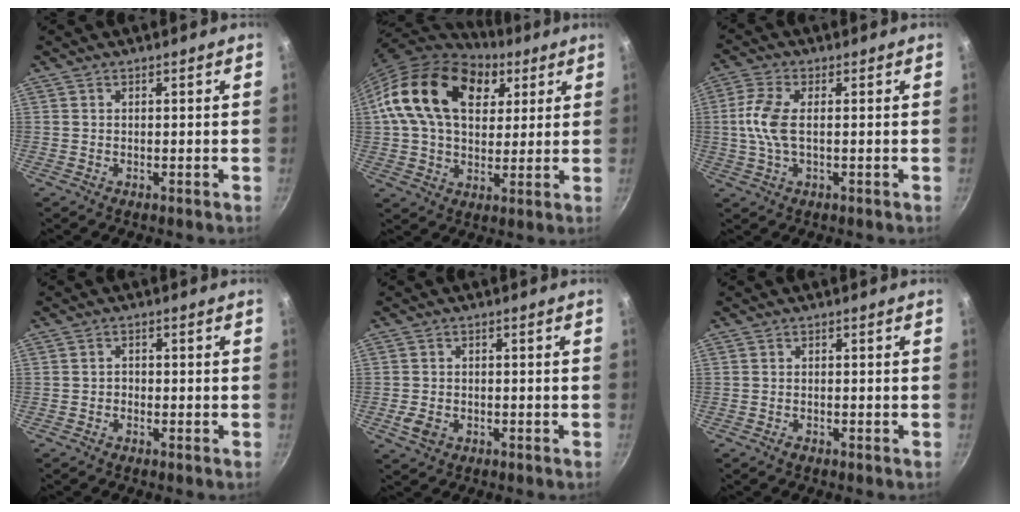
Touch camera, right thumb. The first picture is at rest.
{"total": 21.6, "force": [7.4, 14.4, 14.3], "torque": [-0.228, 0.002, 0.119]}
{"total": 7.1, "force": [0.1, 3.1, 6.4], "torque": [-0.148, 0.010, -0.003]}
{"total": 1.0, "force": [-0.7, 0.7, 0.2], "torque": [-0.001, 0.005, -0.015]}
{"total": 3.6, "force": [-1.3, 2.7, 2.0], "torque": [-0.035, 0.008, -0.022]}
{"total": 0.9, "force": [-0.7, 0.4, 0.4], "torque": [-0.010, 0.005, -0.014]}